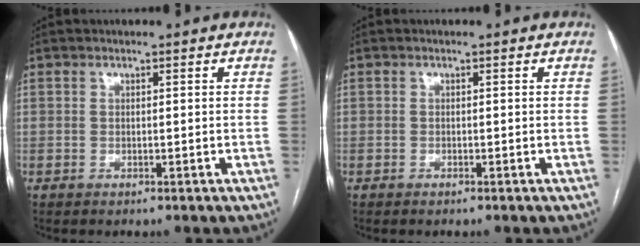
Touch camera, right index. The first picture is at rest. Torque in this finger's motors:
{"motor_torque": [0.03, 0.03, -0.02, -0.01]}